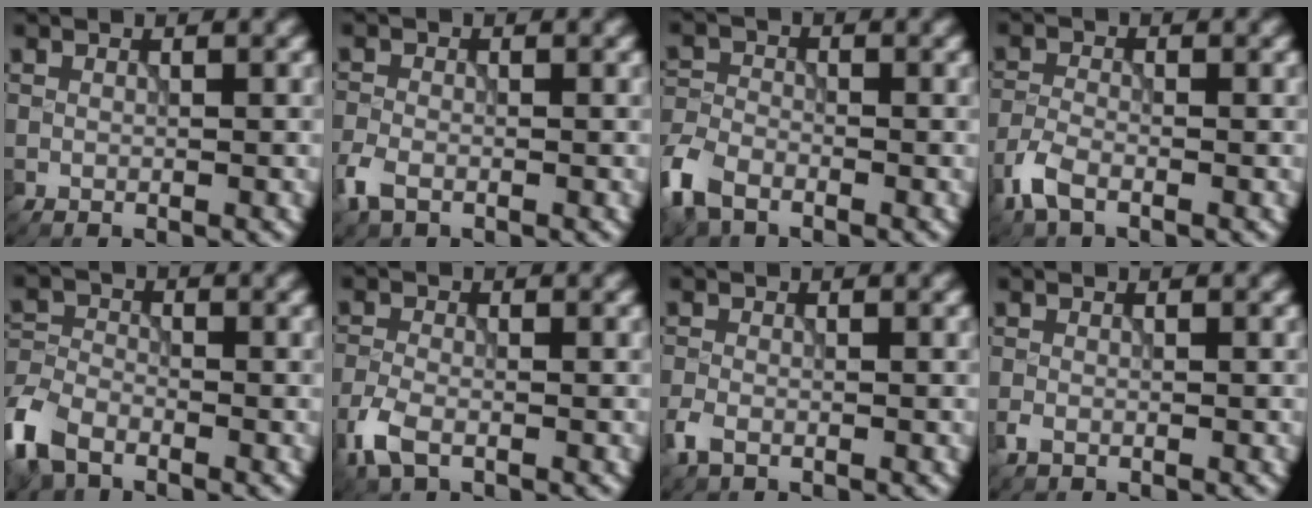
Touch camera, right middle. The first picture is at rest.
{"total": 2.5, "force": [-1.6, 1.3, 1.4], "torque": [-0.039, -0.005, -0.042]}
{"total": 4.7, "force": [-3.3, 2.4, 2.3], "torque": [-0.056, -0.005, -0.080]}
{"total": 2.9, "force": [-1.9, 1.2, 1.8], "torque": [-0.045, -0.002, -0.050]}
{"total": 5.4, "force": [-3.7, 2.9, 2.6], "torque": [-0.064, -0.003, -0.089]}
{"total": 3.0, "force": [-1.8, 1.4, 2.0], "torque": [-0.052, -0.004, -0.047]}
{"total": 2.0, "force": [-1.3, 1.0, 1.2], "torque": [-0.032, -0.004, -0.033]}
{"total": 1.3, "force": [-0.8, 0.7, 0.7], "torque": [-0.018, -0.003, -0.020]}